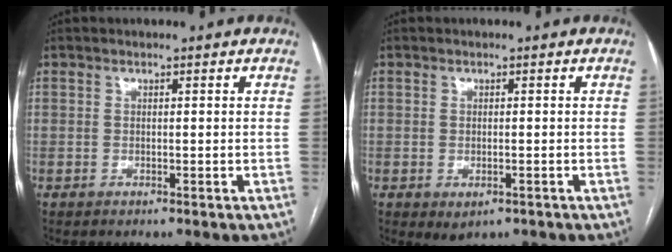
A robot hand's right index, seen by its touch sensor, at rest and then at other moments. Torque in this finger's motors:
{"motor_torque": [0.56, -0.41, 0.10, 0.01]}